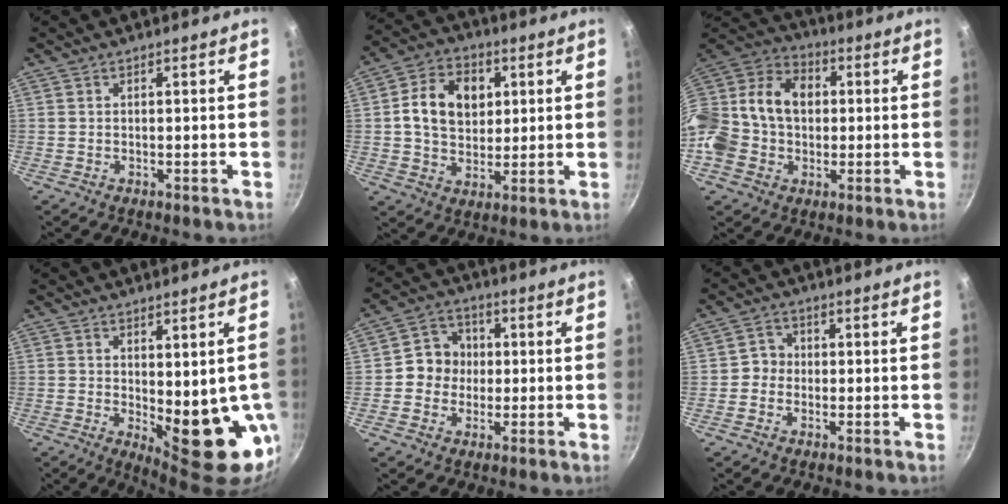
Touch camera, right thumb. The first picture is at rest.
{"total": 12.2, "force": [2.6, 9.3, 7.5], "torque": [-0.105, 0.005, 0.036]}
{"total": 20.4, "force": [-0.3, 16.5, 11.9], "torque": [-0.230, 0.057, -0.019]}
{"total": 13.5, "force": [-1.4, 5.3, 12.3], "torque": [-0.131, -0.020, -0.002]}
{"total": 7.3, "force": [-0.1, 6.8, 2.6], "torque": [-0.001, 0.016, -0.019]}
{"total": 3.1, "force": [-0.6, 2.9, 1.0], "torque": [0.007, 0.010, -0.019]}